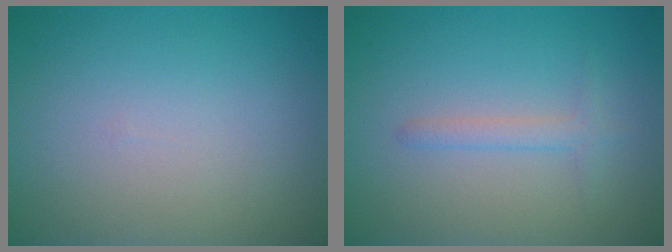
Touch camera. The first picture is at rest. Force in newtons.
{"total": 1.4, "press": 1.4, "slide": 0.1}